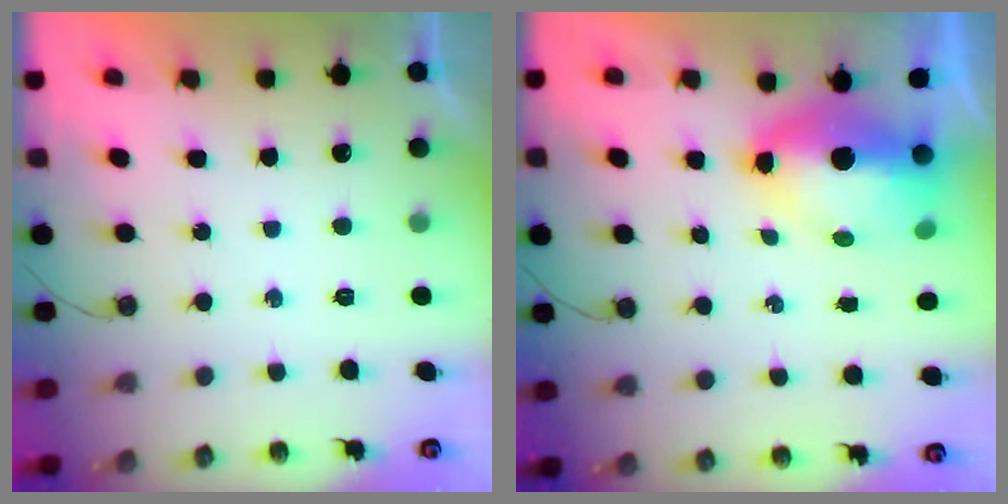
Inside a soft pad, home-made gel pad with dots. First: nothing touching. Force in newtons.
{"total": 10.1, "press": 10.1, "slide": 1.3}